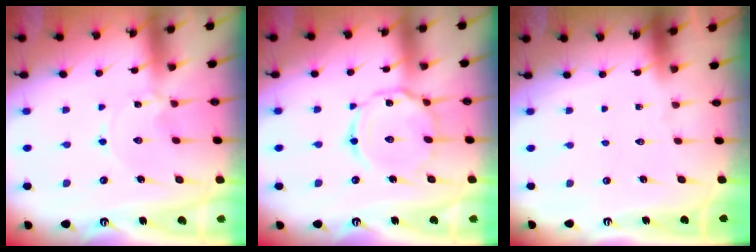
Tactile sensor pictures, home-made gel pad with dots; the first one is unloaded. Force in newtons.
{"total": 11.6, "press": 11.5, "slide": 0.8}
{"total": 0.0}